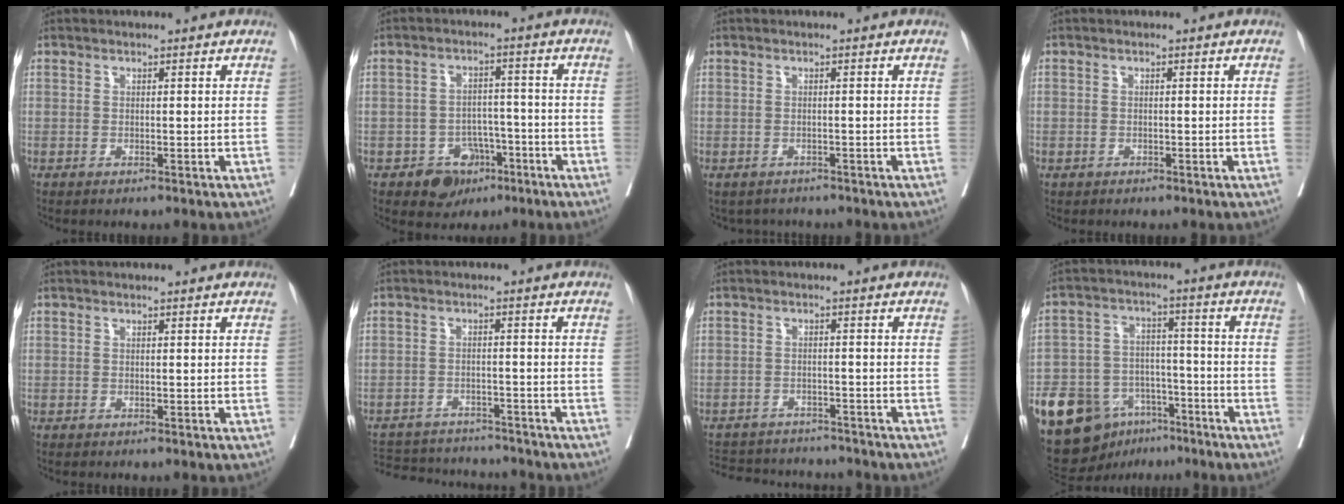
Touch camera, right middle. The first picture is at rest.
{"total": 6.0, "force": [-3.4, 4.6, 1.9], "torque": [-0.019, 0.013, -0.043]}
{"total": 3.0, "force": [-2.7, 1.4, 0.0], "torque": [0.000, 0.003, -0.037]}
{"total": 0.5, "force": [-0.4, 0.4, 0.1], "torque": [0.001, 0.003, -0.009]}
{"total": 0.0}
{"total": 13.8, "force": [-12.9, 3.8, 3.4], "torque": [-0.069, 0.008, -0.174]}
{"total": 12.4, "force": [-11.5, 3.7, 2.8], "torque": [-0.056, 0.010, -0.153]}
{"total": 17.1, "force": [-10.2, 10.8, 8.5], "torque": [-0.160, 0.027, -0.165]}